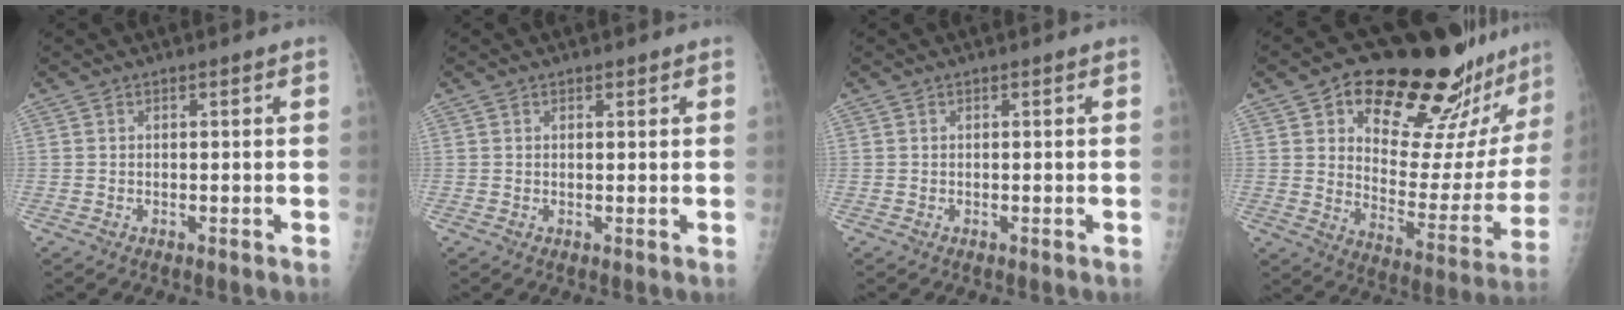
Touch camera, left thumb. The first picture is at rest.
{"total": 1.0, "force": [0.7, 0.6, 0.4], "torque": [0.001, -0.004, 0.009]}
{"total": 0.0}
{"total": 27.4, "force": [19.8, 9.6, 16.3], "torque": [-0.187, -0.093, 0.279]}